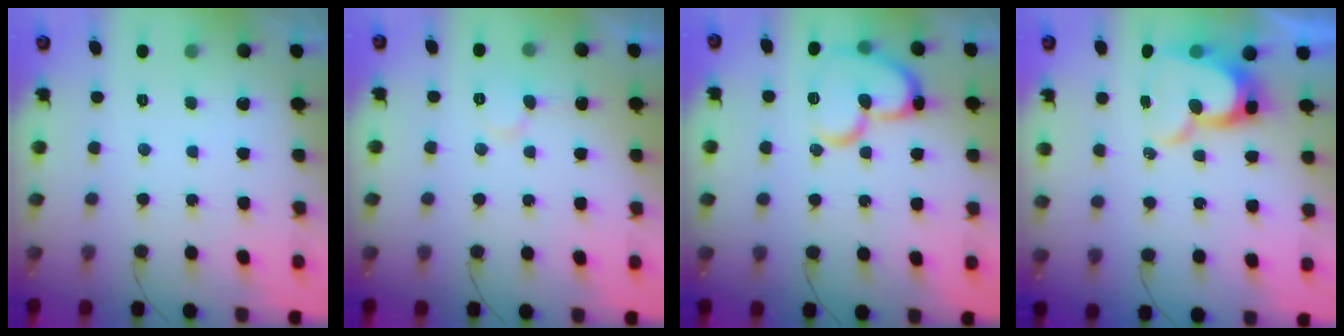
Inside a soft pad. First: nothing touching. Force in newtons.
{"total": 5.9, "press": 5.9, "slide": 0.5}
{"total": 16.8, "press": 16.7, "slide": 1.9}
{"total": 12.6, "press": 12.5, "slide": 1.4}